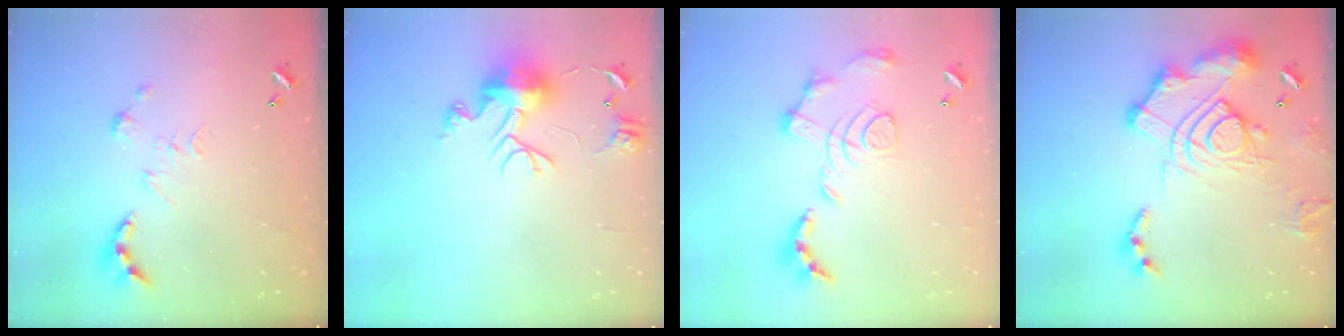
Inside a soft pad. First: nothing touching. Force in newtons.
{"total": 10.8, "press": 10.8, "slide": 1.2}
{"total": 1.7, "press": 1.1, "slide": 1.3}
{"total": 20.2, "press": 20.0, "slide": 2.4}